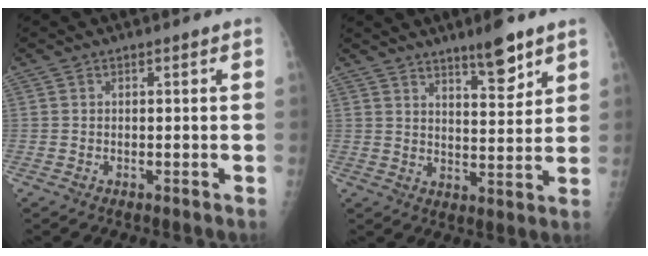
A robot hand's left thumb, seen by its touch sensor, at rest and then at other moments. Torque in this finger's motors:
{"motor_torque": [0.12, -0.04, -0.05, -0.21, 0.15]}